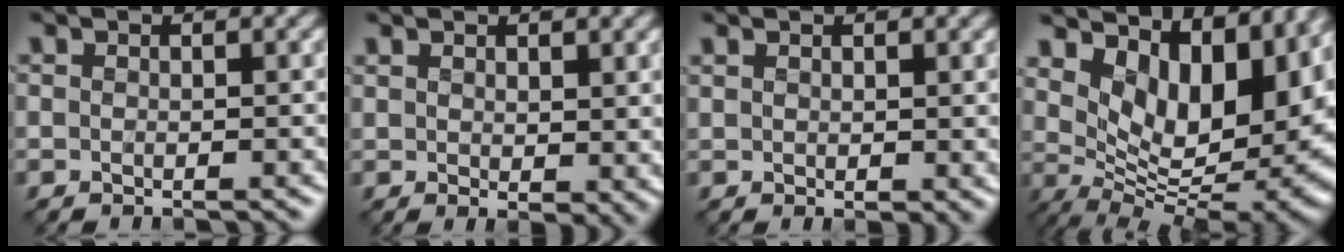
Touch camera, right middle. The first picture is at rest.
{"total": 2.6, "force": [1.3, 1.1, 2.0], "torque": [-0.033, -0.004, 0.030]}
{"total": 1.4, "force": [0.8, 0.5, 1.0], "torque": [-0.016, -0.002, 0.020]}
{"total": 12.5, "force": [4.8, 6.0, 9.9], "torque": [-0.147, -0.005, 0.095]}